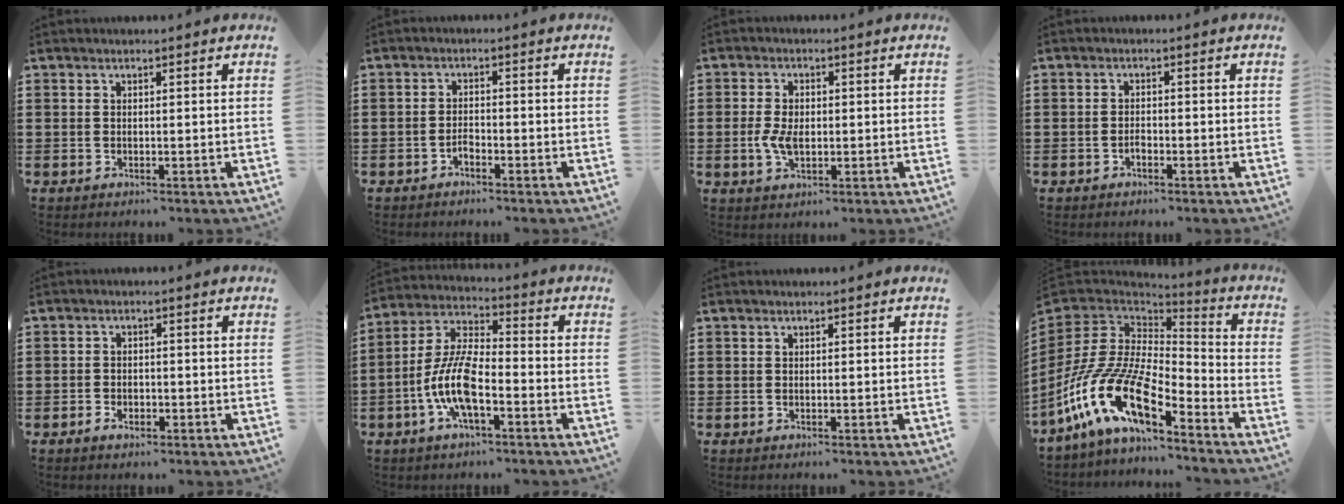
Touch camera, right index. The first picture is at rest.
{"total": 1.5, "force": [-1.2, 0.6, 0.7], "torque": [-0.019, 0.002, -0.025]}
{"total": 4.1, "force": [-0.3, 2.5, 3.3], "torque": [-0.077, 0.001, -0.009]}
{"total": 1.0, "force": [-0.7, 0.6, 0.6], "torque": [-0.014, -0.002, -0.013]}
{"total": 1.7, "force": [-1.1, 1.1, 0.7], "torque": [-0.016, 0.002, -0.023]}
{"total": 10.0, "force": [-3.6, 3.6, 8.6], "torque": [-0.203, -0.005, -0.074]}
{"total": 0.0}
{"total": 17.3, "force": [-9.7, 7.2, 12.4], "torque": [-0.285, 0.014, -0.189]}